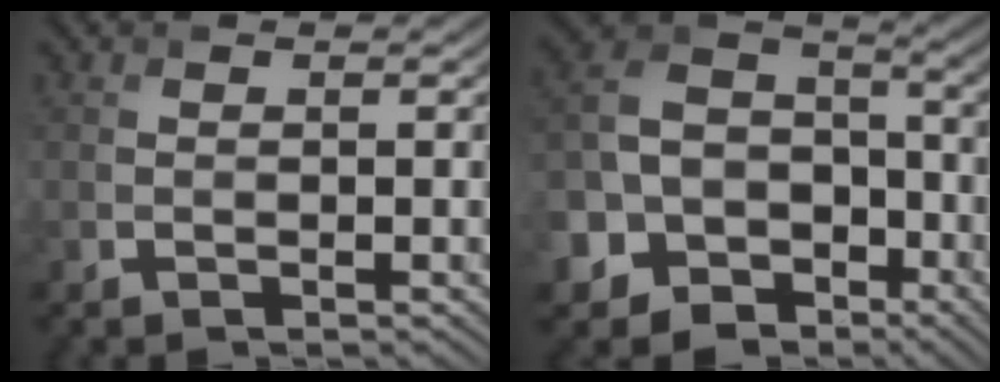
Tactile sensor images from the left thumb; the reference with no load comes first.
{"total": 14.8, "force": [-6.2, 11.8, 6.3], "torque": [-0.192, -0.041, -0.112]}